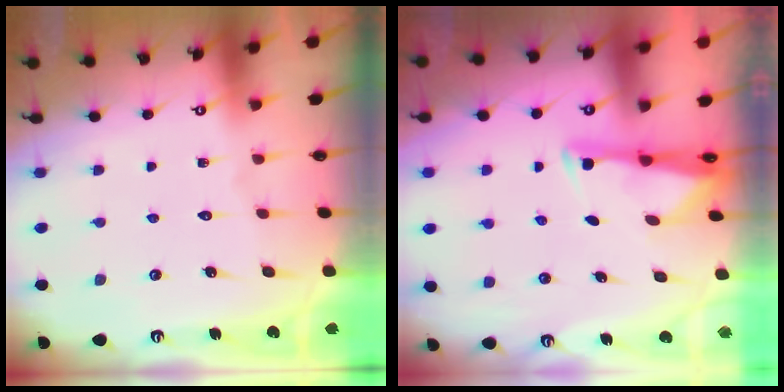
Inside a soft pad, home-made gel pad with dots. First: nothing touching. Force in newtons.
{"total": 3.0, "press": 2.9, "slide": 0.4}